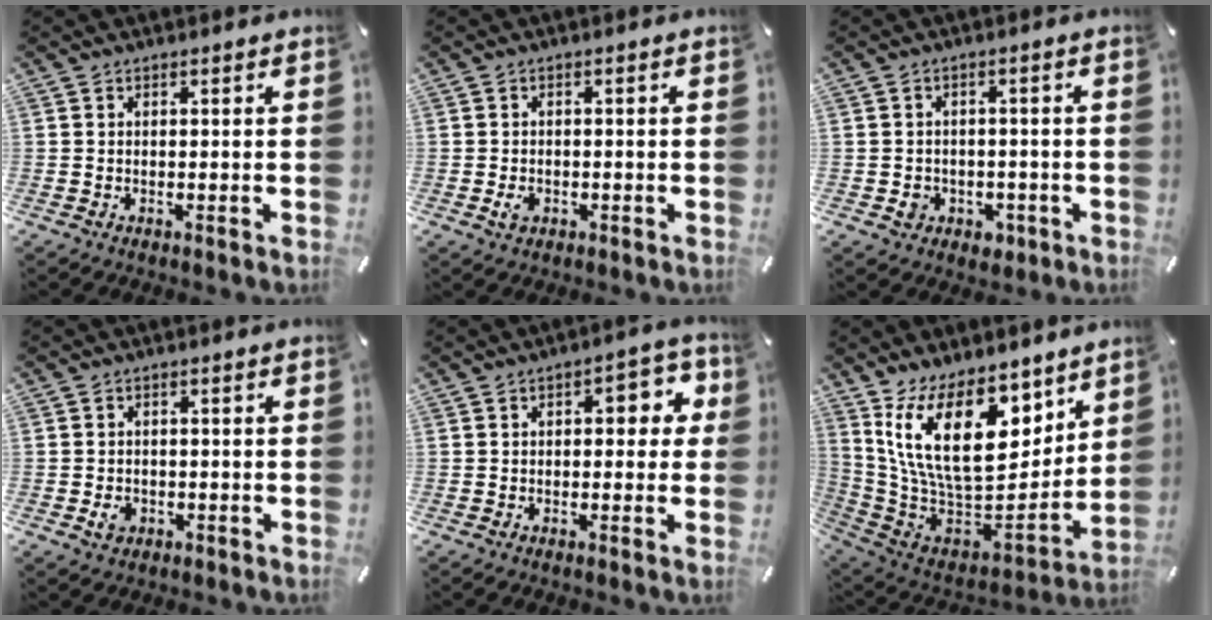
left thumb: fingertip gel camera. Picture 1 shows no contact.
{"total": 2.4, "force": [-0.8, 1.7, 1.5], "torque": [-0.034, 0.001, -0.016]}
{"total": 4.5, "force": [-1.3, 3.9, 1.8], "torque": [-0.022, 0.005, -0.021]}
{"total": 3.1, "force": [-1.0, 2.4, 1.6], "torque": [-0.035, 0.002, -0.019]}
{"total": 7.3, "force": [0.9, 4.0, 6.1], "torque": [-0.068, 0.000, 0.004]}
{"total": 22.4, "force": [9.4, 12.4, 16.1], "torque": [-0.313, -0.071, 0.168]}